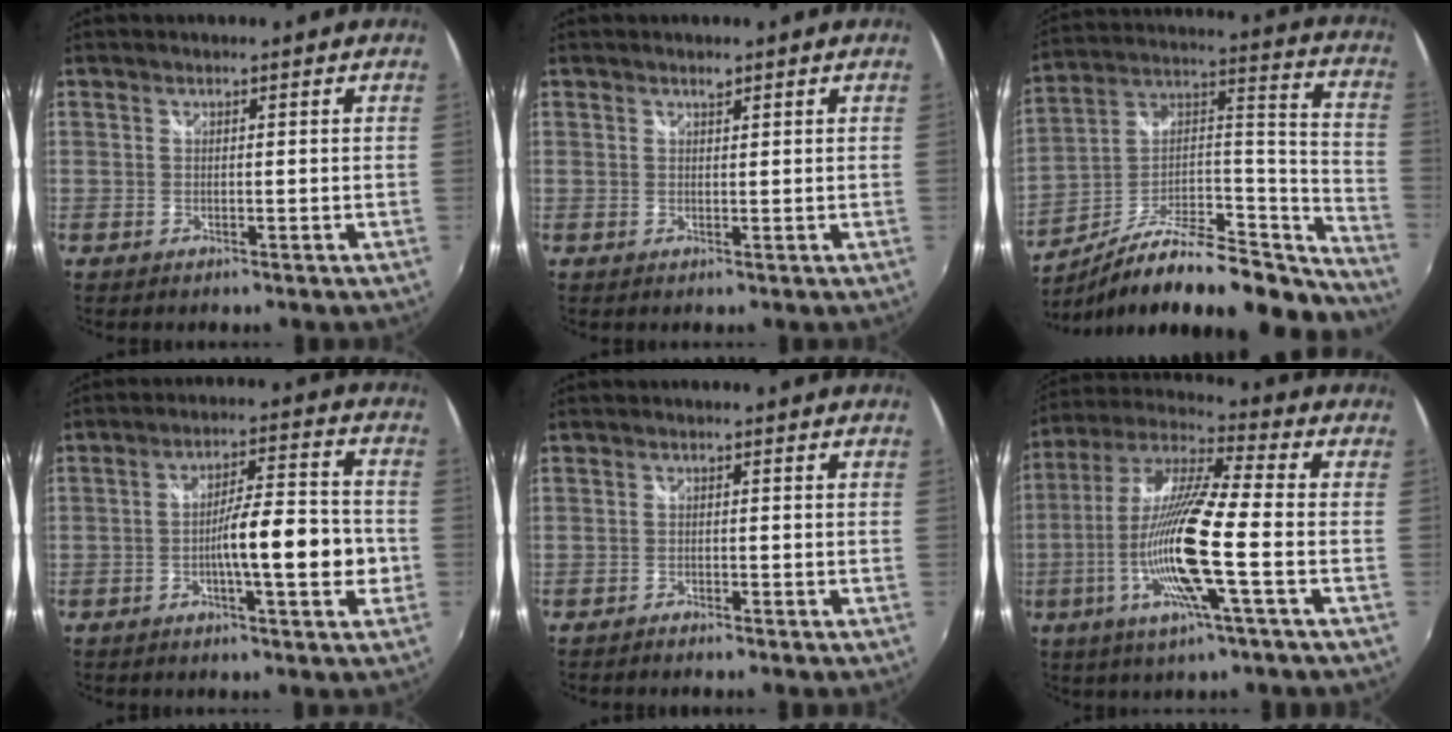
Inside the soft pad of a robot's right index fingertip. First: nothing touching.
{"total": 0.7, "force": [0.6, 0.3, 0.3], "torque": [-0.004, 0.001, 0.011]}
{"total": 25.6, "force": [-19.8, 7.5, 14.3], "torque": [-0.188, 0.019, -0.306]}
{"total": 11.1, "force": [-2.9, 1.7, 10.5], "torque": [-0.168, 0.003, -0.043]}
{"total": 1.5, "force": [-1.5, 0.2, 0.4], "torque": [-0.019, -0.006, -0.026]}
{"total": 17.2, "force": [-4.9, 1.0, 16.5], "torque": [-0.317, -0.016, -0.100]}